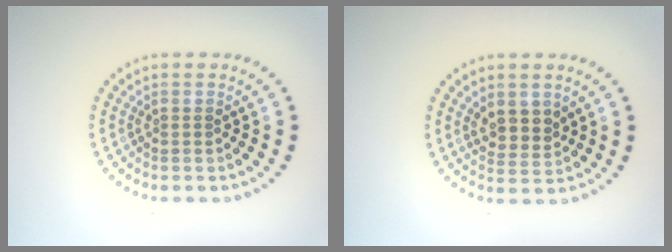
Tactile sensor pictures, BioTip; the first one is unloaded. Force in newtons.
{"total": 2.4, "press": 2.1, "slide": 1.1}